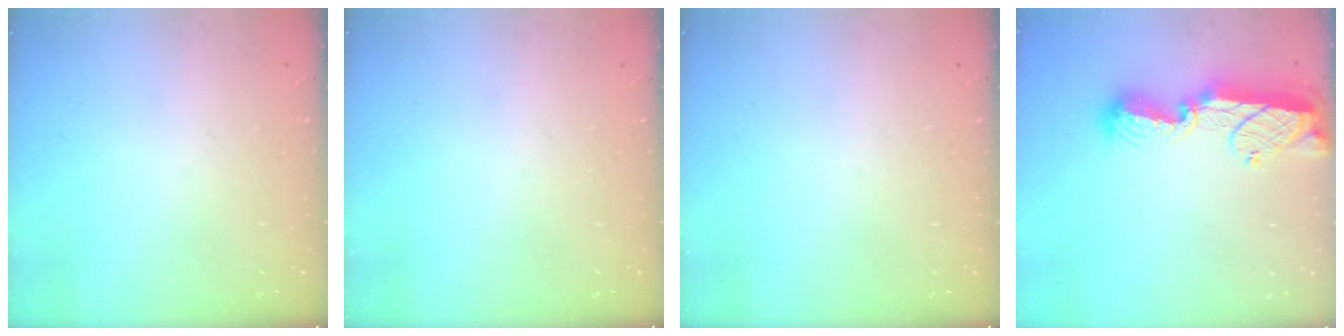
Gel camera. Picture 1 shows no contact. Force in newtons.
{"total": 0.0}
{"total": 0.0}
{"total": 12.4, "press": 12.4, "slide": 1.0}